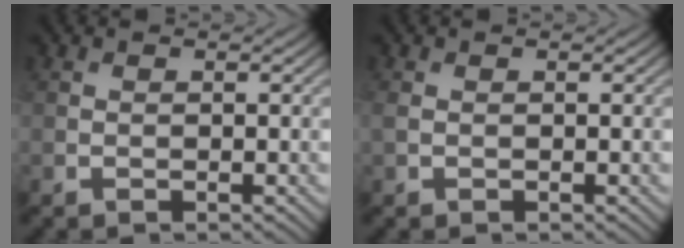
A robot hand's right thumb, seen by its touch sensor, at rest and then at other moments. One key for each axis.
{"total": 1.0, "fx": 0.0, "fy": 0.6, "fz": 0.8, "tx": -0.030, "ty": 0.002, "tz": 0.000}